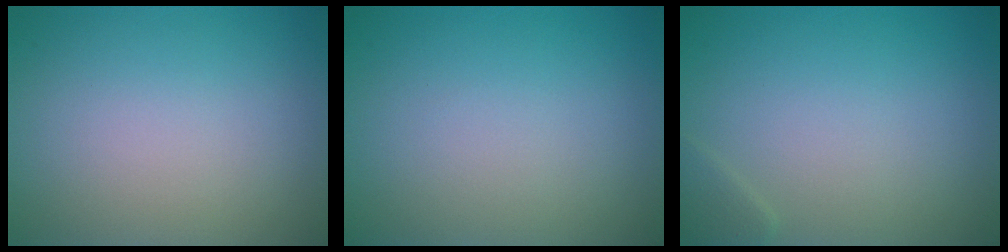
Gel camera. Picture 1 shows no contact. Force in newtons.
{"total": 0.0}
{"total": 0.8, "press": 0.8, "slide": 0.1}